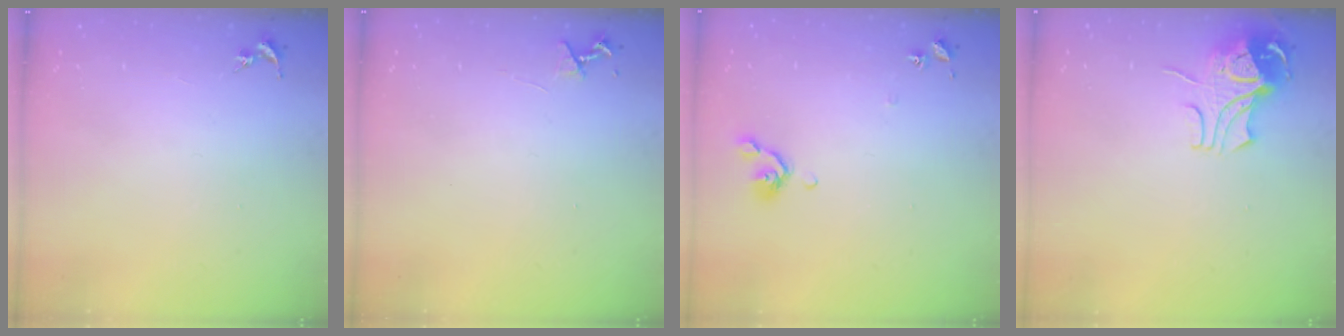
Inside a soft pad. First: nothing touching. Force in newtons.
{"total": 4.2, "press": 4.1, "slide": 0.5}
{"total": 7.0, "press": 6.8, "slide": 1.4}
{"total": 9.5, "press": 9.4, "slide": 1.2}